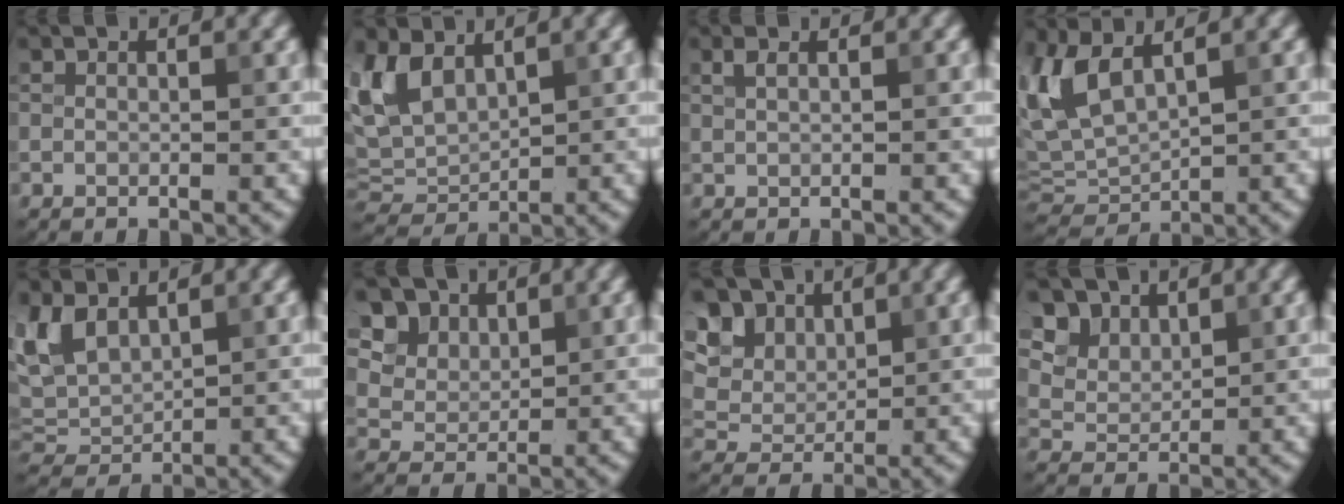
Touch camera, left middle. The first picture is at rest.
{"total": 5.6, "force": [2.3, 3.6, 3.7], "torque": [-0.089, 0.002, 0.045]}
{"total": 1.1, "force": [0.6, 0.4, 0.8], "torque": [-0.016, 0.002, 0.010]}
{"total": 6.1, "force": [2.4, 3.2, 4.6], "torque": [-0.111, 0.005, 0.046]}
{"total": 4.4, "force": [2.1, 2.8, 2.7], "torque": [-0.066, 0.003, 0.044]}
{"total": 7.2, "force": [4.3, 5.0, 2.8], "torque": [-0.072, -0.001, 0.079]}
{"total": 8.6, "force": [4.8, 5.9, 4.0], "torque": [-0.106, 0.013, 0.074]}
{"total": 5.8, "force": [3.9, 3.7, 2.2], "torque": [-0.075, -0.011, 0.085]}